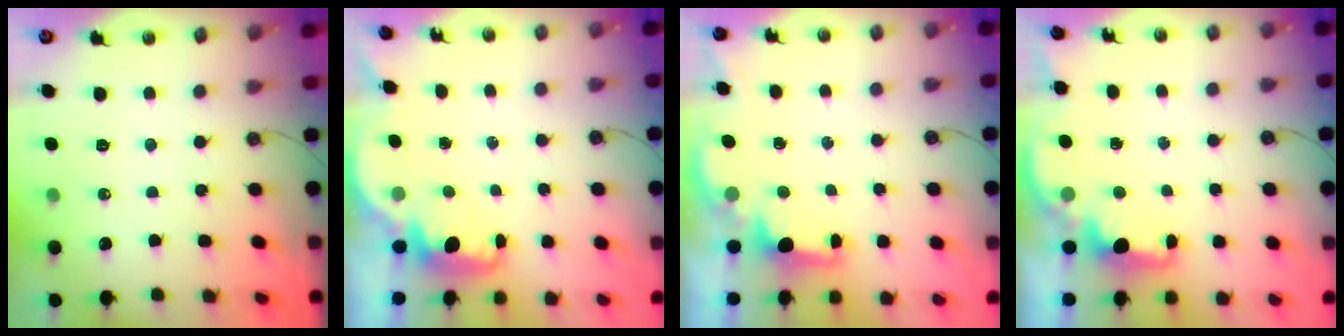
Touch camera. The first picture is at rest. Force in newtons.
{"total": 2.2, "press": 2.1, "slide": 0.7}
{"total": 1.7, "press": 1.5, "slide": 0.7}
{"total": 2.5, "press": 2.3, "slide": 0.8}